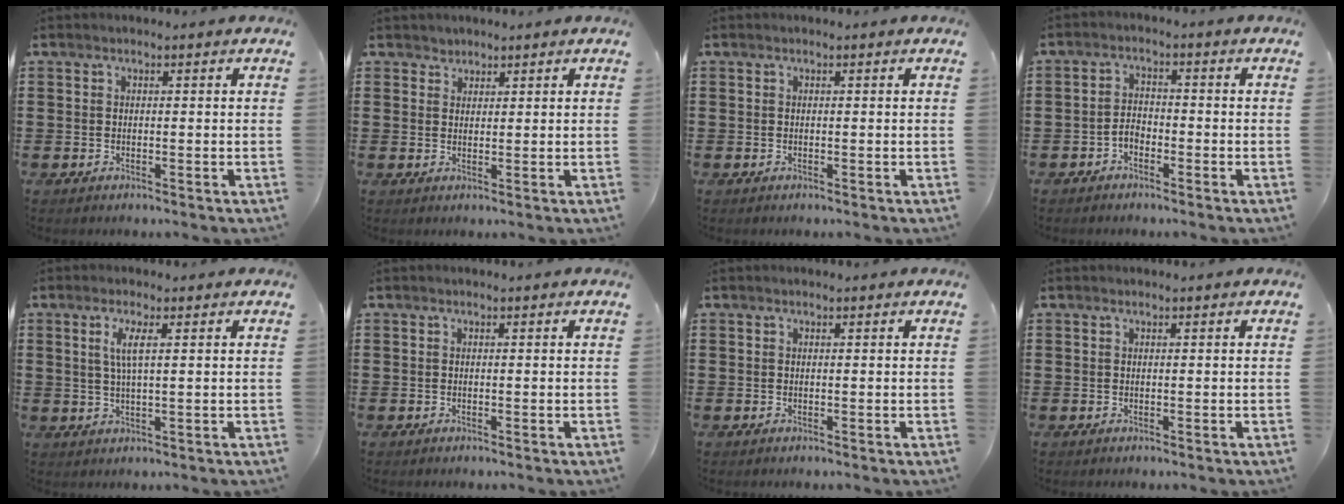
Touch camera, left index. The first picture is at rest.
{"total": 1.6, "force": [1.3, 0.8, -0.1], "torque": [-0.002, 0.004, 0.026]}
{"total": 0.0}
{"total": 2.3, "force": [-1.5, 1.2, 1.2], "torque": [-0.033, 0.005, -0.035]}
{"total": 3.5, "force": [1.1, 0.5, 3.2], "torque": [-0.069, 0.002, 0.017]}
{"total": 0.0}
{"total": 0.0}
{"total": 0.0}